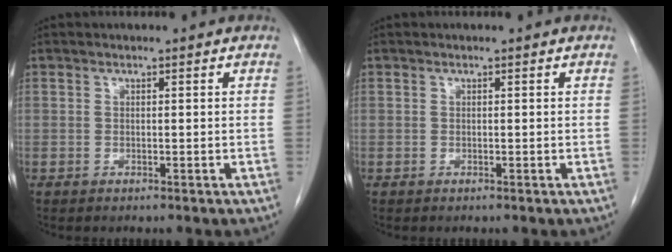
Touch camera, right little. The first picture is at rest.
{"total": 0.0}